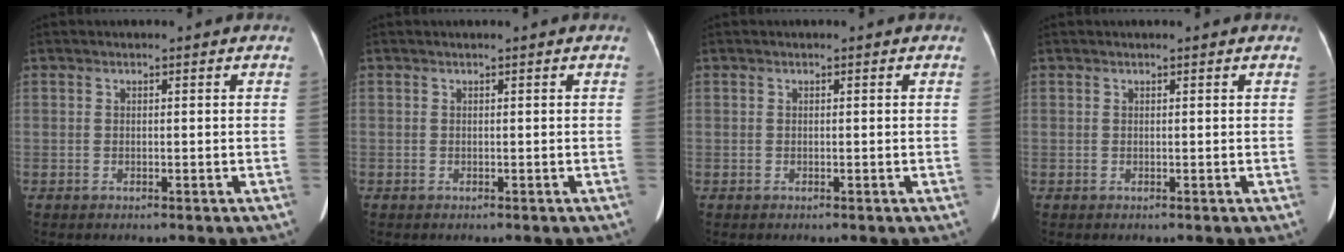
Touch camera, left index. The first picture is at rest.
{"total": 0.0}
{"total": 0.0}
{"total": 0.5, "force": [0.5, 0.0, 0.3], "torque": [-0.005, 0.010, 0.007]}